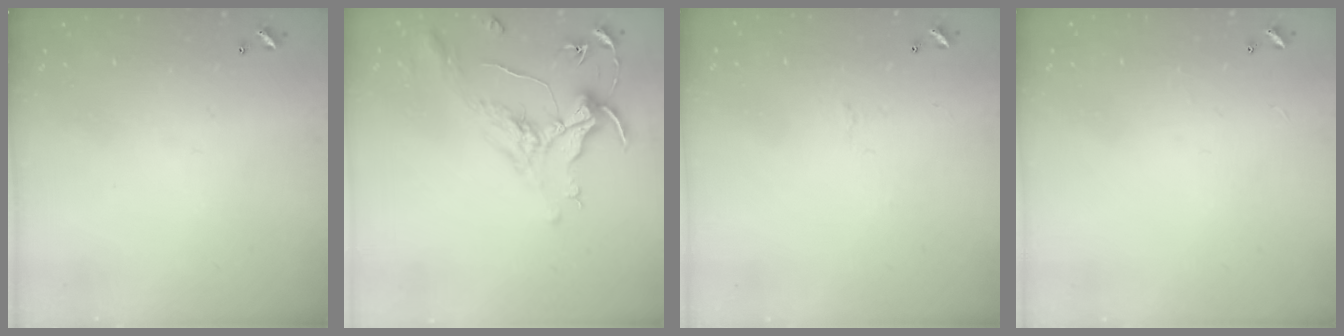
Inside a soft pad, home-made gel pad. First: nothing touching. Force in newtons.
{"total": 1.6, "press": 1.4, "slide": 0.7}
{"total": 0.6, "press": 0.2, "slide": 0.6}
{"total": 2.1, "press": 2.0, "slide": 0.3}